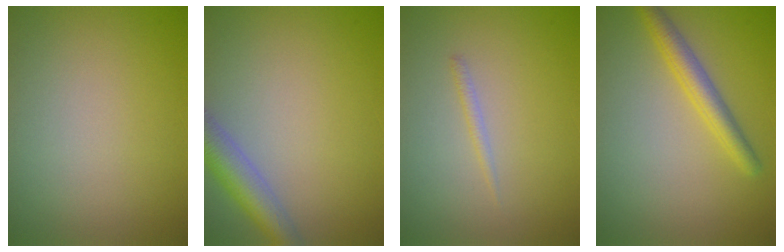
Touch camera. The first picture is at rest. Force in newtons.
{"total": 4.3, "press": 4.2, "slide": 0.2}
{"total": 0.7, "press": 0.7, "slide": 0.0}
{"total": 2.9, "press": 2.9, "slide": 0.2}